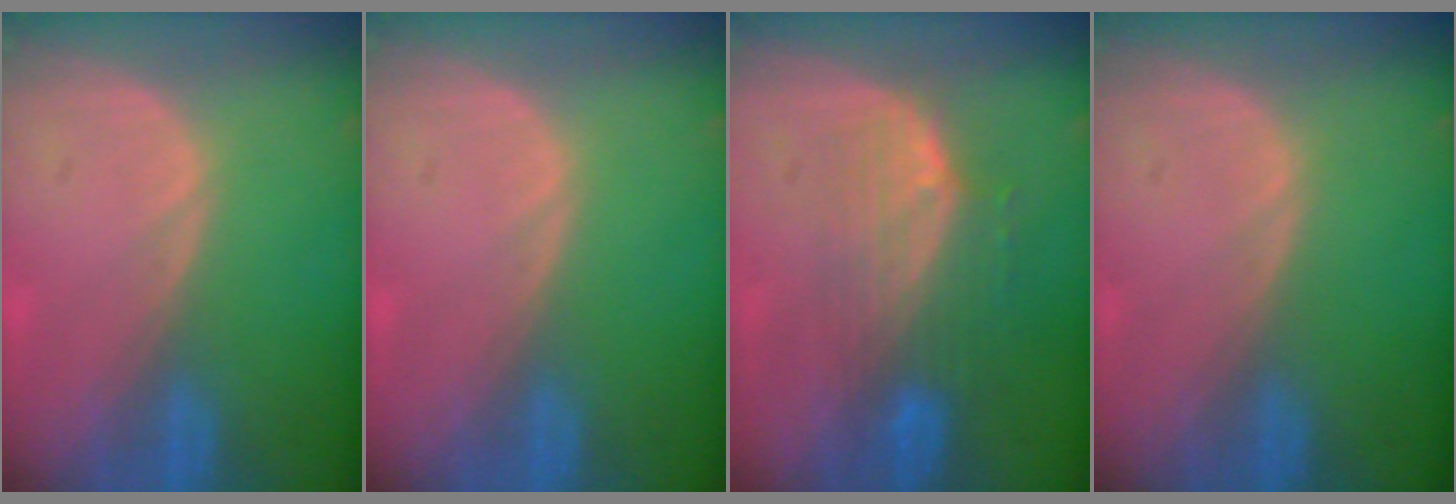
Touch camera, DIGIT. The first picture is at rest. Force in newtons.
{"total": 0.0}
{"total": 7.5, "press": 6.8, "slide": 3.3}
{"total": 0.0}